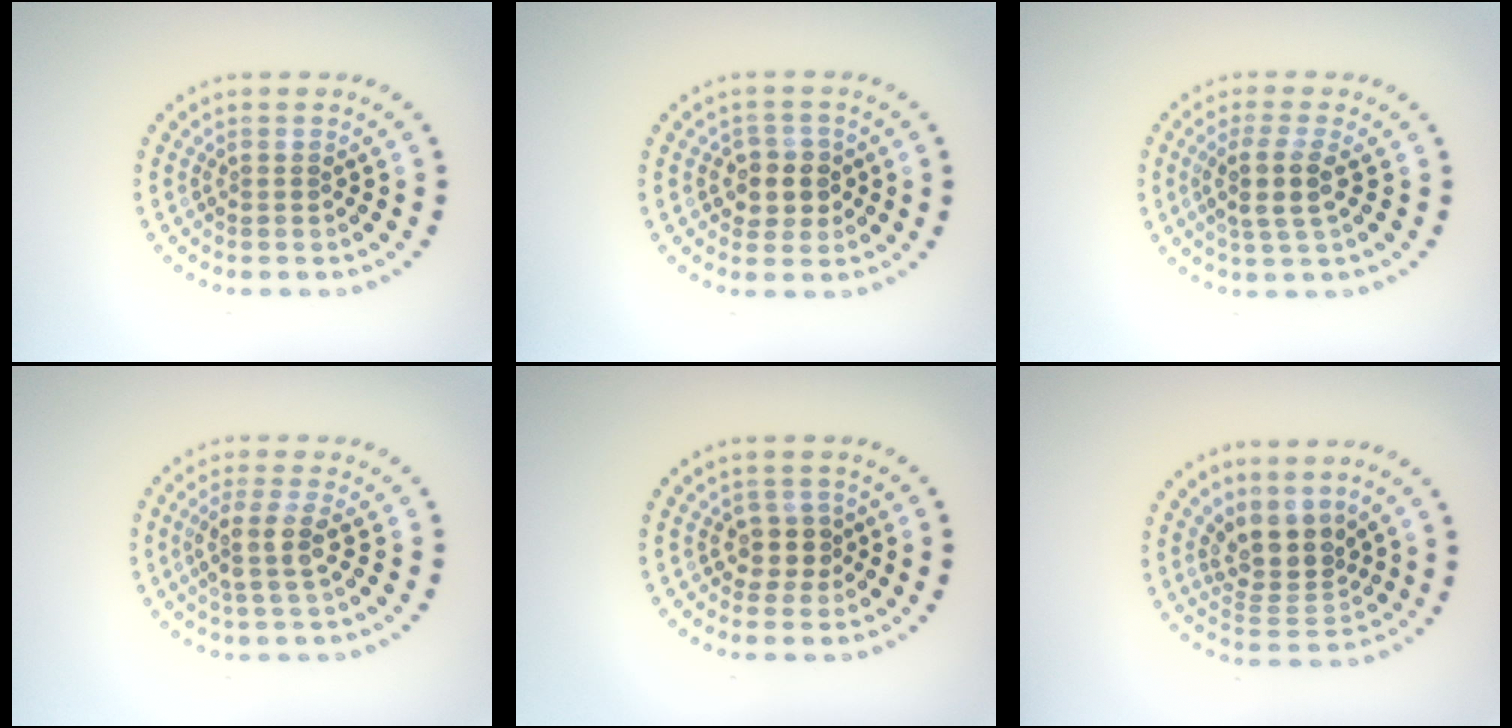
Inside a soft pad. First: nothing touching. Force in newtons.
{"total": 2.8, "press": 2.6, "slide": 1.0}
{"total": 3.0, "press": 2.5, "slide": 1.6}
{"total": 3.1, "press": 2.5, "slide": 1.8}
{"total": 2.2, "press": 1.9, "slide": 1.2}
{"total": 4.0, "press": 3.1, "slide": 2.6}